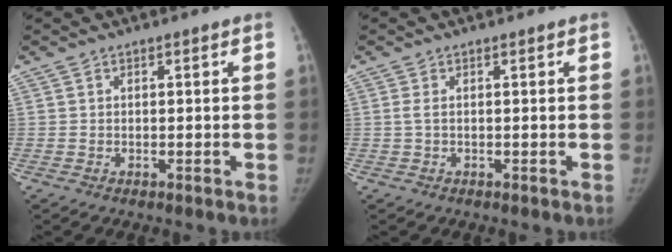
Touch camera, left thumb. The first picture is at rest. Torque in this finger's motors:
{"motor_torque": [-0.24, 0.24, 0.48, -0.13, -0.05]}